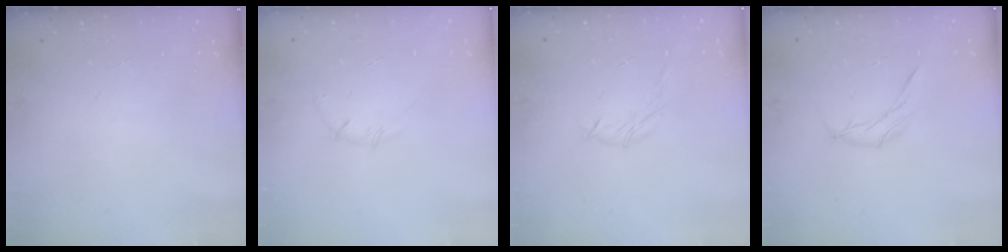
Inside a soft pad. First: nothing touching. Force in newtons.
{"total": 3.7, "press": 3.6, "slide": 0.9}
{"total": 3.9, "press": 3.8, "slide": 0.8}
{"total": 6.3, "press": 6.2, "slide": 1.0}